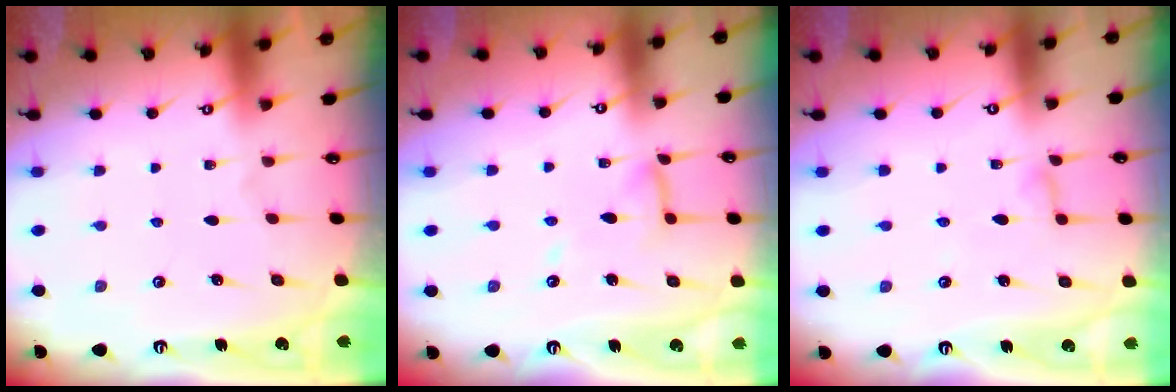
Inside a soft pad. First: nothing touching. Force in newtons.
{"total": 8.5, "press": 8.4, "slide": 0.8}
{"total": 3.6, "press": 3.6, "slide": 0.4}